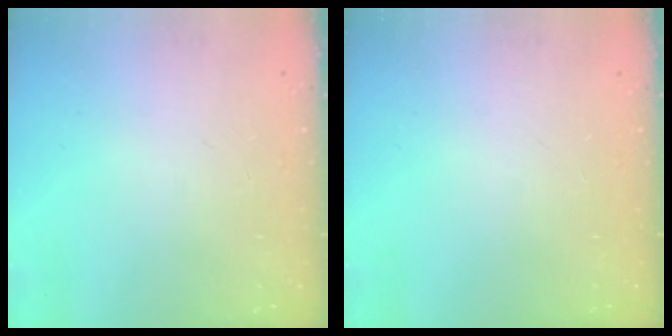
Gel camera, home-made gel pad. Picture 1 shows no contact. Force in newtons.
{"total": 0.0}